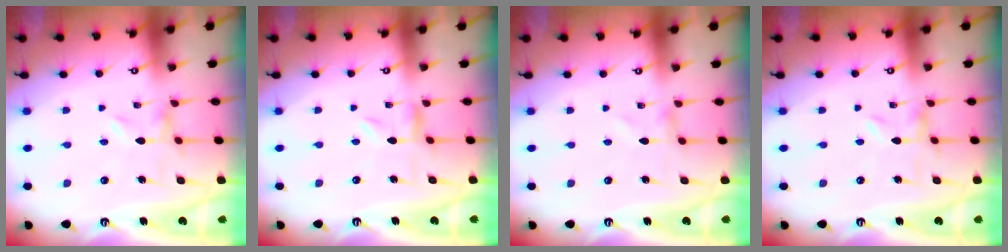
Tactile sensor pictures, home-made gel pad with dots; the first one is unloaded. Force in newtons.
{"total": 1.4, "press": 1.4, "slide": 0.2}
{"total": 0.0}
{"total": 0.0}